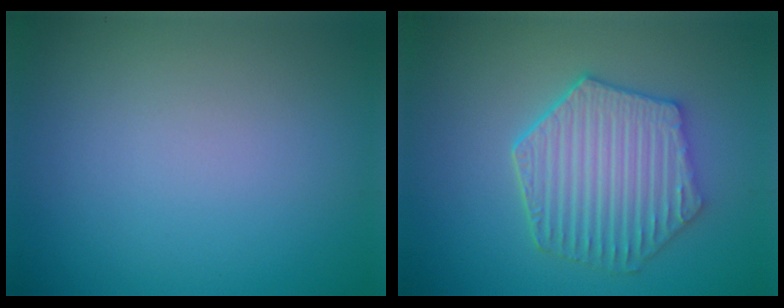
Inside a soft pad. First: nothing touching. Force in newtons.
{"total": 6.3, "press": 5.1, "slide": 3.8}